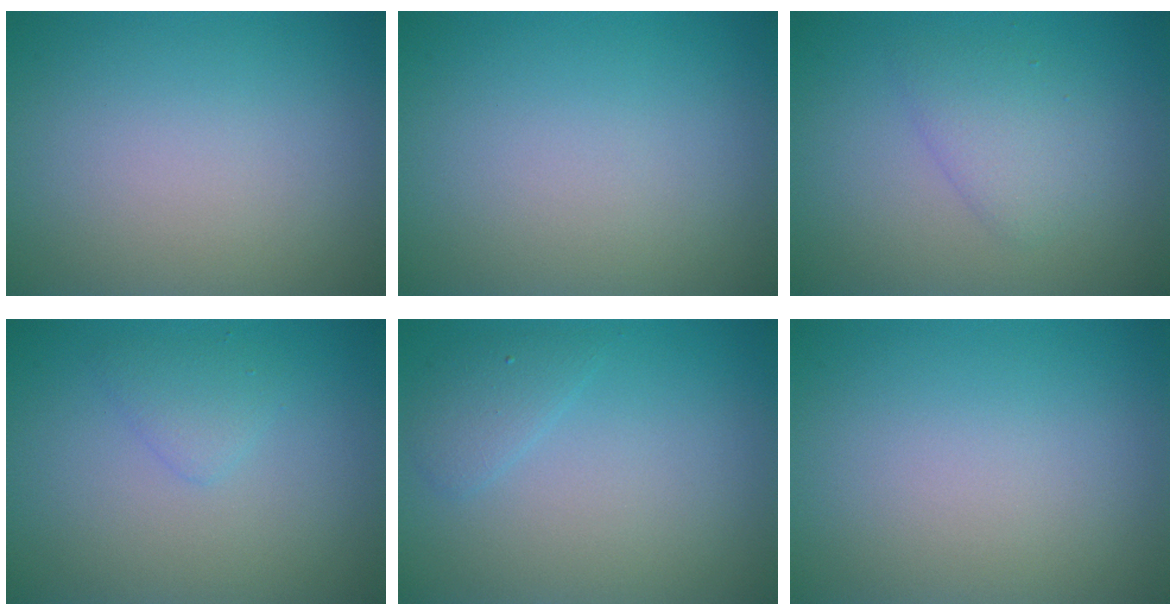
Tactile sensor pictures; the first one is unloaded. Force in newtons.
{"total": 0.0}
{"total": 2.4, "press": 2.4, "slide": 0.2}
{"total": 1.4, "press": 1.4, "slide": 0.1}
{"total": 1.5, "press": 1.5, "slide": 0.1}
{"total": 0.0}